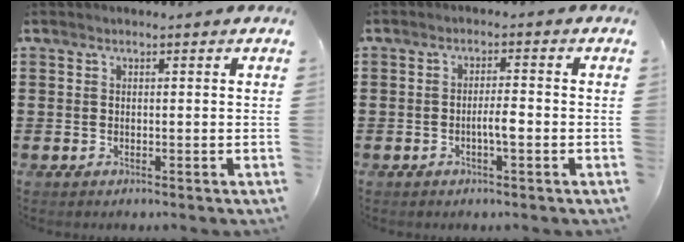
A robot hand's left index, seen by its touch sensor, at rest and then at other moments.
{"total": 3.0, "force": [-0.9, 0.6, 2.8], "torque": [-0.059, 0.000, -0.021]}